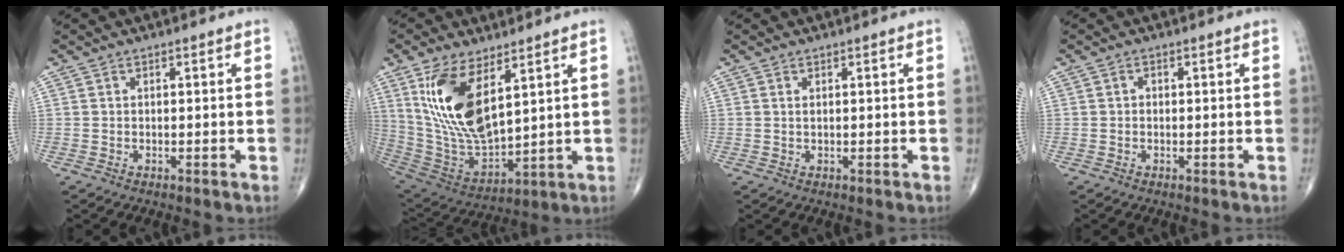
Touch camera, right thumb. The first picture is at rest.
{"total": 17.1, "force": [6.8, 7.6, 13.7], "torque": [-0.257, -0.029, 0.151]}
{"total": 0.6, "force": [0.3, 0.2, 0.4], "torque": [-0.010, 0.002, 0.006]}
{"total": 0.7, "force": [0.0, 0.6, 0.4], "torque": [-0.004, 0.002, -0.003]}